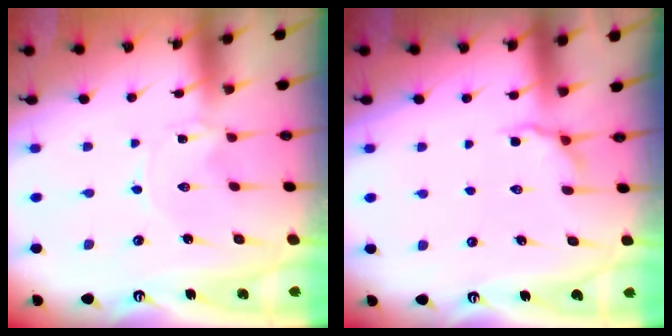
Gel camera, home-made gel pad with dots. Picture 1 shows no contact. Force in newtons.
{"total": 3.6, "press": 3.0, "slide": 2.0}